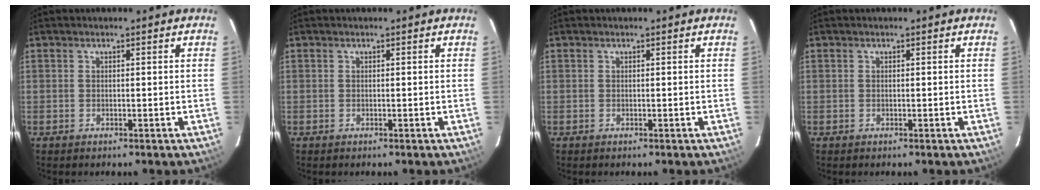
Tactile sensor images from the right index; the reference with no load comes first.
{"total": 0.0}
{"total": 0.0}
{"total": 0.0}